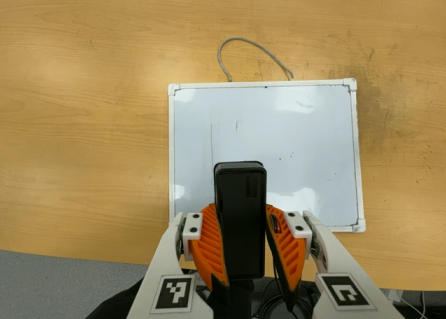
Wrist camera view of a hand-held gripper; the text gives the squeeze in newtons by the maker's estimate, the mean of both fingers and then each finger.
{"total": 6.7, "left": 5.9, "right": 7.4}